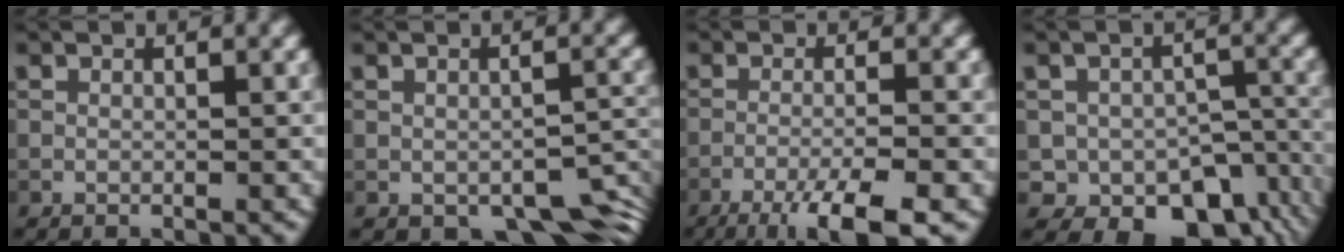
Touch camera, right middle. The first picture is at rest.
{"total": 5.8, "force": [-3.1, 3.0, 3.9], "torque": [-0.041, -0.019, -0.030]}
{"total": 6.6, "force": [-4.2, 1.1, 4.9], "torque": [-0.072, 0.000, -0.075]}
{"total": 8.8, "force": [-3.8, 6.2, 5.0], "torque": [-0.063, -0.033, -0.038]}